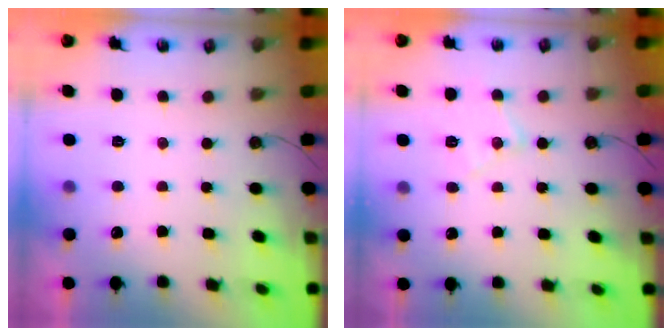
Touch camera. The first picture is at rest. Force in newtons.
{"total": 9.5, "press": 9.5, "slide": 0.6}